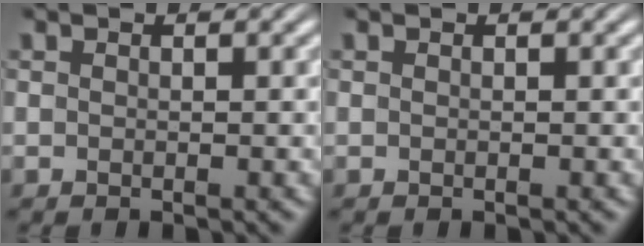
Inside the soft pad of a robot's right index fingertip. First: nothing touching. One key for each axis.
{"total": 0.0}